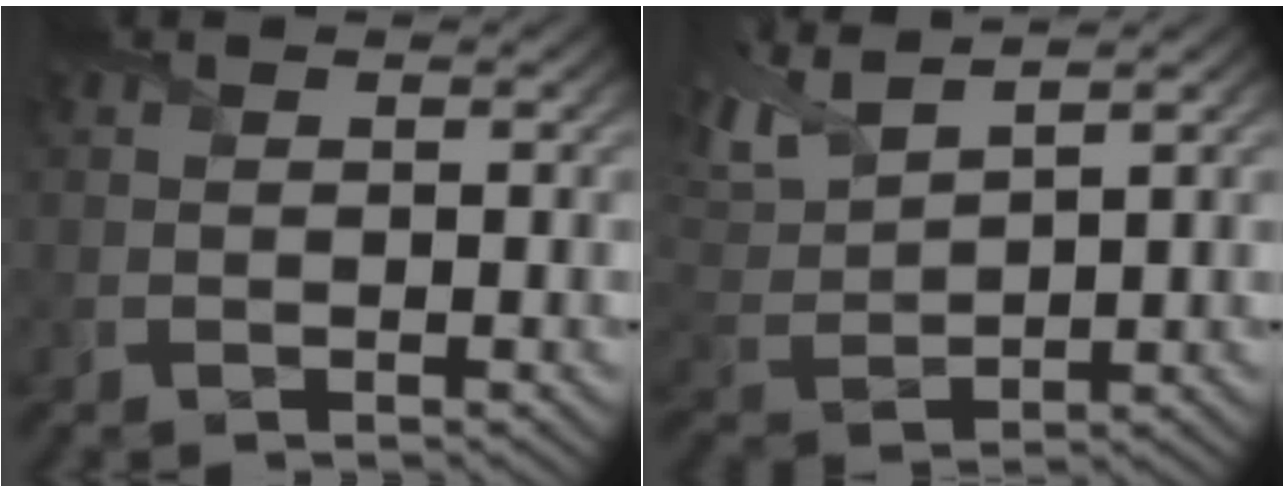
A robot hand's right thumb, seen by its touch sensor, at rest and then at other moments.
{"total": 7.0, "force": [5.4, 1.9, 4.1], "torque": [-0.116, 0.022, 0.112]}